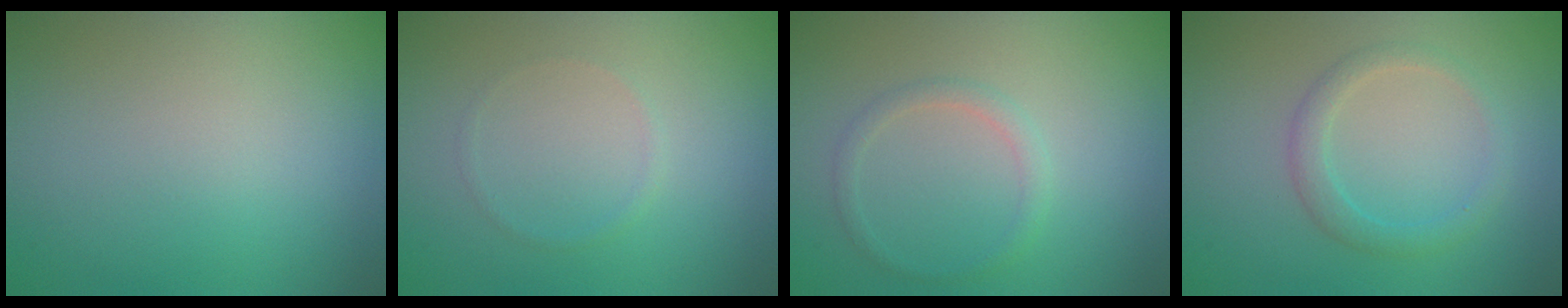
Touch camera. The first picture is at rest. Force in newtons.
{"total": 0.6, "press": 0.6, "slide": 0.1}
{"total": 1.4, "press": 1.4, "slide": 0.1}
{"total": 2.0, "press": 2.0, "slide": 0.1}